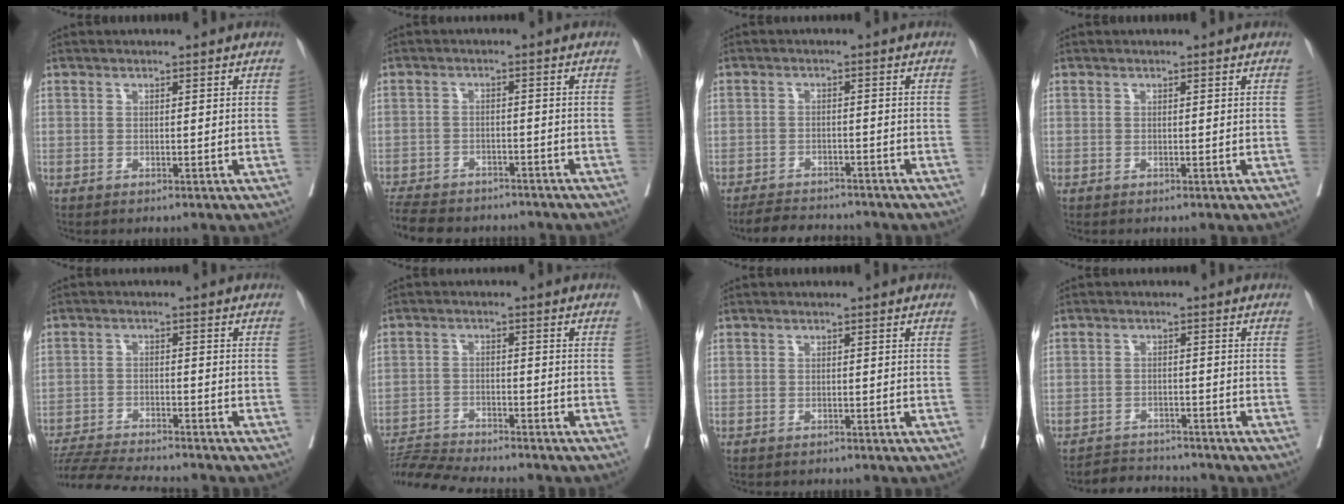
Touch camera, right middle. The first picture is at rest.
{"total": 14.0, "force": [-12.1, 4.6, 5.4], "torque": [-0.136, -0.014, -0.169]}
{"total": 7.1, "force": [-6.6, 1.6, 1.8], "torque": [-0.029, -0.007, -0.099]}
{"total": 0.0}
{"total": 11.8, "force": [-11.0, 0.3, 4.4], "torque": [-0.074, -0.014, -0.175]}
{"total": 8.0, "force": [-7.7, -0.9, 1.6], "torque": [-0.030, -0.008, -0.133]}
{"total": 0.6, "force": [-0.6, 0.2, 0.0], "torque": [-0.014, -0.001, -0.013]}
{"total": 4.2, "force": [-4.1, 0.6, -0.5], "torque": [0.004, -0.006, -0.068]}